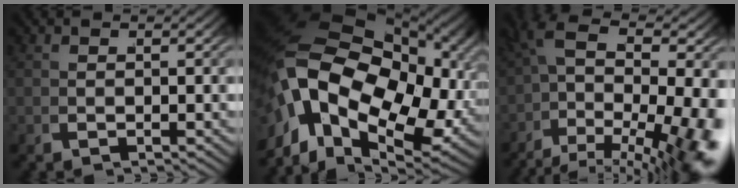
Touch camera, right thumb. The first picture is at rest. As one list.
[{"total": 23.2, "force": [0.5, 16.2, 16.5], "torque": [-0.323, -0.047, 0.019]}, {"total": 10.9, "force": [-1.5, 5.6, 9.2], "torque": [-0.154, -0.037, -0.003]}]